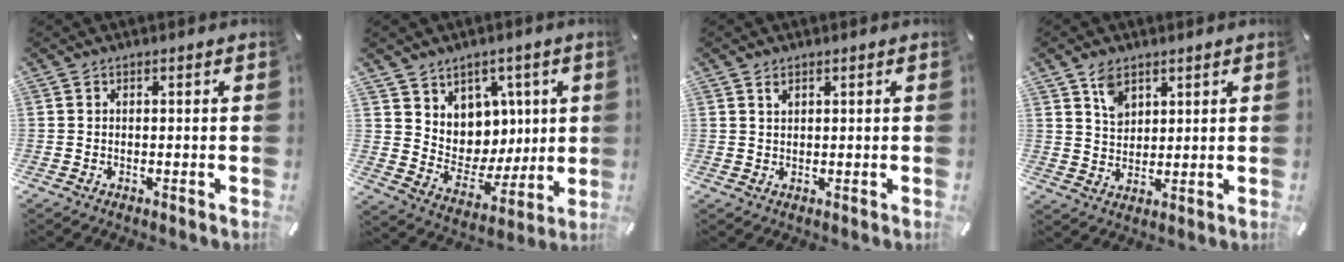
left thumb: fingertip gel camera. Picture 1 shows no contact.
{"total": 9.1, "force": [4.1, 8.1, 0.5], "torque": [-0.016, -0.061, 0.087]}
{"total": 1.3, "force": [0.9, 0.6, 0.8], "torque": [-0.008, -0.003, 0.015]}
{"total": 5.7, "force": [3.4, 4.0, 2.2], "torque": [-0.031, -0.008, 0.061]}